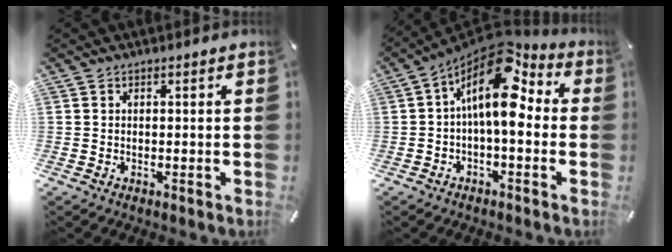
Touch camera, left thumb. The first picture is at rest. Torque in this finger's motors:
{"motor_torque": [0.45, 1.53, 2.33, -0.44, 0.67]}